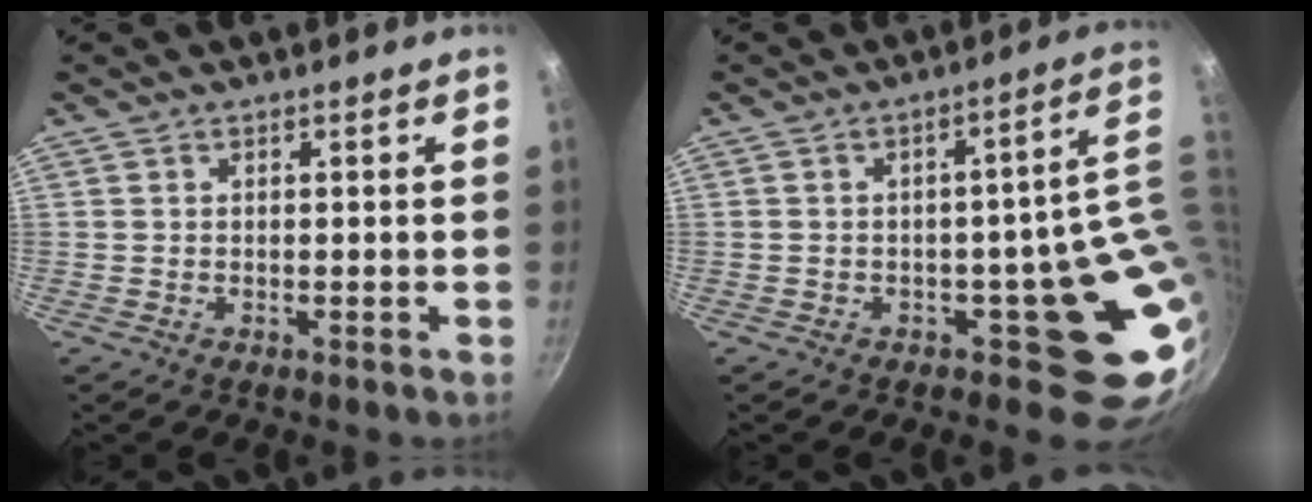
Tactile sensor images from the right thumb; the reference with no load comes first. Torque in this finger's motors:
{"motor_torque": [2.56, 2.44, 1.88, -0.87, 0.19]}